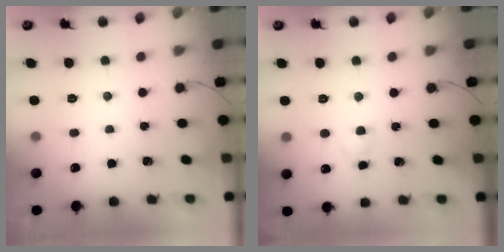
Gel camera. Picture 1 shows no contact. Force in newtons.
{"total": 2.6, "press": 2.4, "slide": 1.1}